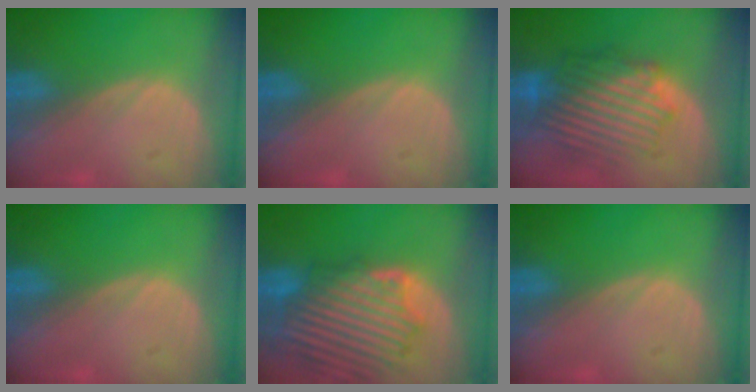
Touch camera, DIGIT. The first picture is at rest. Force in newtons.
{"total": 0.0}
{"total": 8.8, "press": 8.5, "slide": 2.3}
{"total": 0.0}
{"total": 12.9, "press": 11.6, "slide": 5.7}
{"total": 0.0}